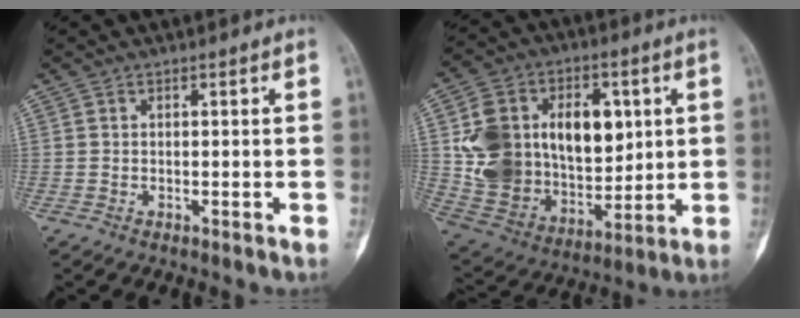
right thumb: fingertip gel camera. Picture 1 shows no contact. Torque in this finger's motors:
{"motor_torque": [2.27, 2.63, 0.95, -0.52, 0.13]}